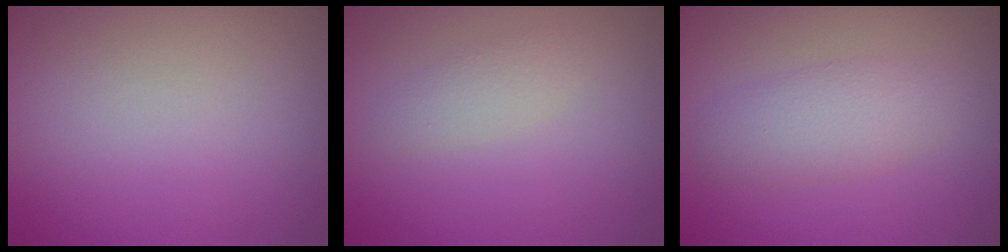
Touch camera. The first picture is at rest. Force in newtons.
{"total": 1.4, "press": 1.4, "slide": 0.1}
{"total": 3.0, "press": 3.0, "slide": 0.1}